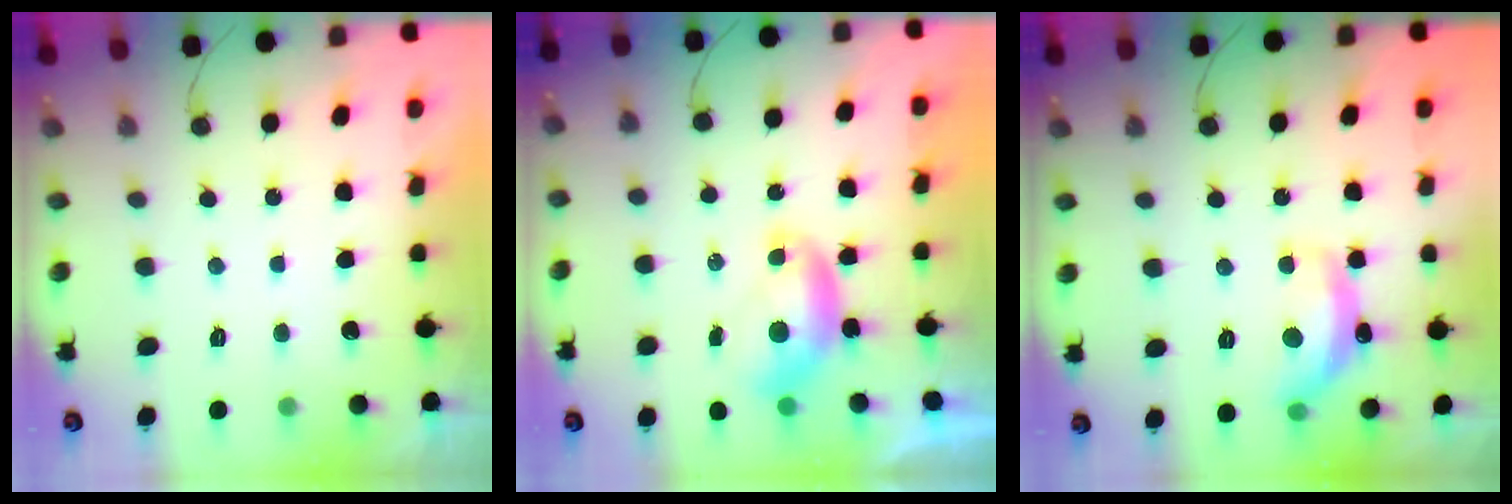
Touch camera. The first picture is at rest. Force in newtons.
{"total": 7.0, "press": 7.0, "slide": 0.1}
{"total": 14.6, "press": 14.6, "slide": 0.7}